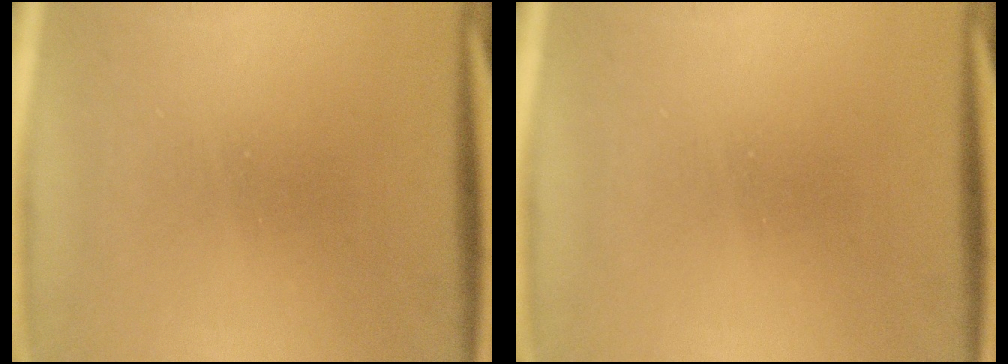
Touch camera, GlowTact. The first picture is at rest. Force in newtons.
{"total": 0.0}